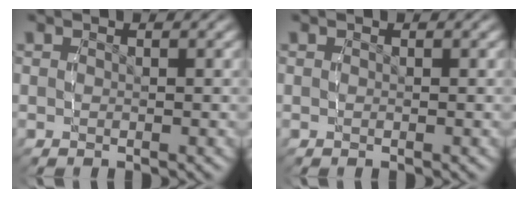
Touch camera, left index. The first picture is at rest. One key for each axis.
{"total": 0.0}